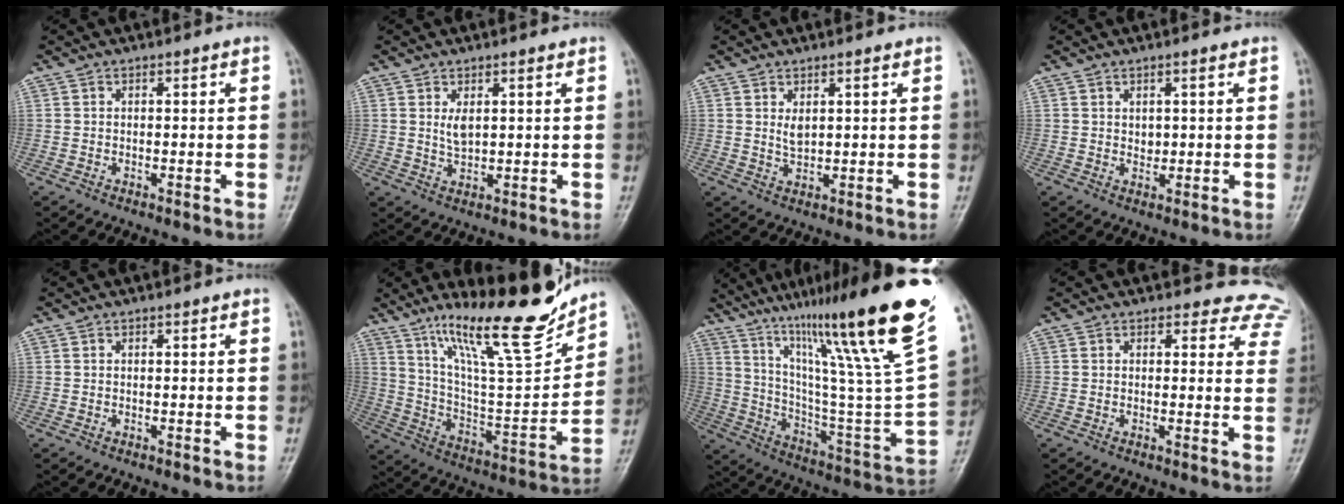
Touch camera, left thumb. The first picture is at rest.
{"total": 3.1, "force": [1.2, 1.5, 2.4], "torque": [-0.037, -0.015, 0.030]}
{"total": 2.7, "force": [1.2, 1.3, 2.0], "torque": [-0.029, -0.015, 0.029]}
{"total": 1.6, "force": [0.7, 1.1, 0.9], "torque": [-0.006, -0.006, 0.017]}
{"total": 0.0}
{"total": 21.2, "force": [16.0, 3.9, 13.3], "torque": [-0.179, -0.095, 0.278]}
{"total": 33.2, "force": [21.2, 3.7, 25.3], "torque": [-0.349, -0.091, 0.342]}
{"total": 8.6, "force": [7.6, 4.1, -0.1], "torque": [0.067, -0.034, 0.044]}